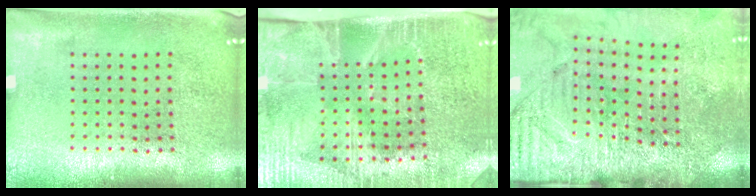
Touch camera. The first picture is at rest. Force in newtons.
{"total": 4.3, "press": 3.6, "slide": 2.3}
{"total": 3.6, "press": 3.4, "slide": 1.2}